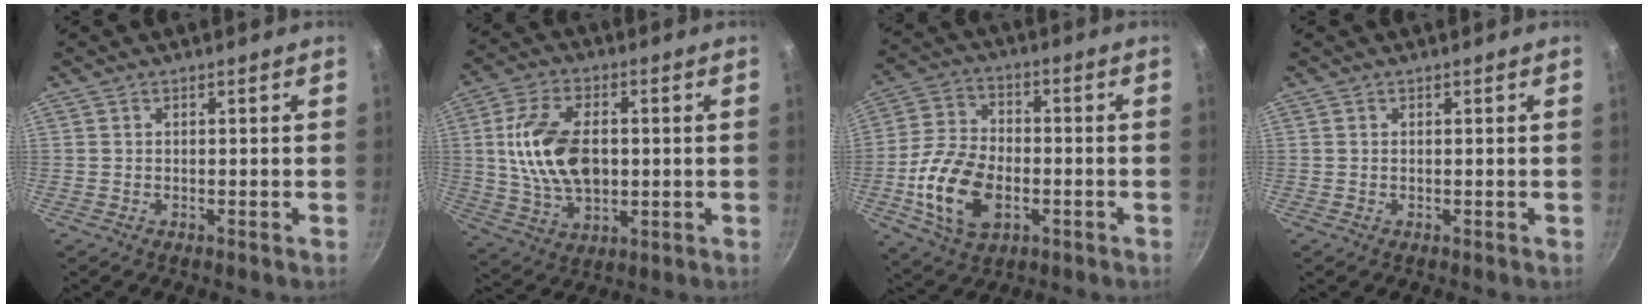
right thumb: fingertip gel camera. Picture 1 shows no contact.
{"total": 15.5, "force": [1.0, 9.5, 12.2], "torque": [-0.212, 0.004, 0.022]}
{"total": 15.0, "force": [-3.9, 9.4, 11.0], "torque": [-0.198, 0.018, -0.071]}
{"total": 0.0}